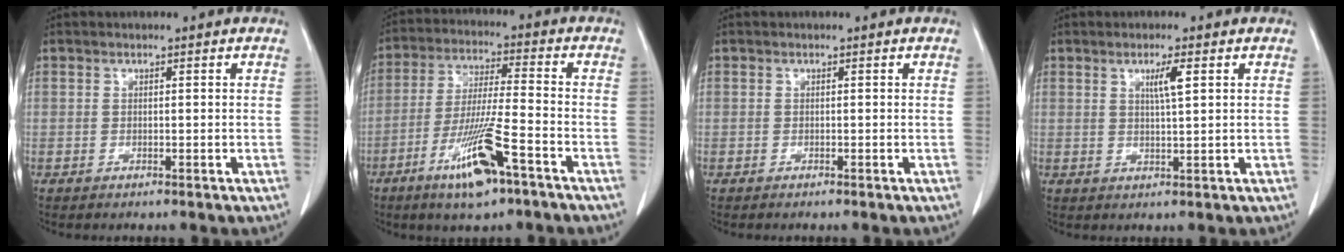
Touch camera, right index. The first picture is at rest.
{"total": 11.8, "force": [-6.4, 1.0, 9.9], "torque": [-0.190, -0.019, -0.116]}
{"total": 0.0}
{"total": 3.2, "force": [1.3, -0.1, 2.9], "torque": [-0.051, -0.003, 0.021]}